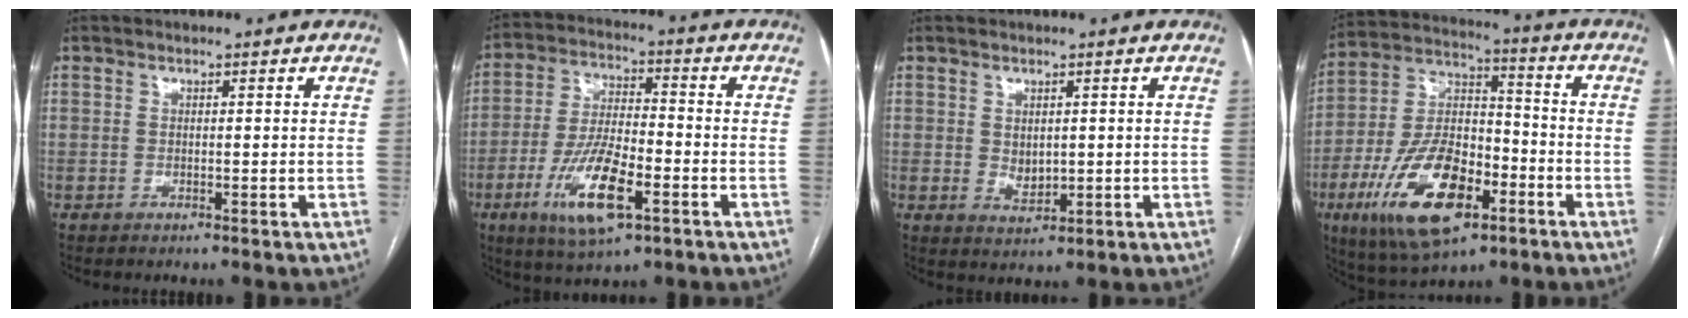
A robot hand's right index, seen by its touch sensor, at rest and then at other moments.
{"total": 13.0, "force": [-5.4, 3.6, 11.2], "torque": [-0.226, -0.012, -0.094]}
{"total": 2.7, "force": [0.4, 1.9, 2.0], "torque": [-0.034, -0.008, 0.015]}
{"total": 18.2, "force": [-7.9, 7.8, 14.3], "torque": [-0.283, 0.002, -0.133]}